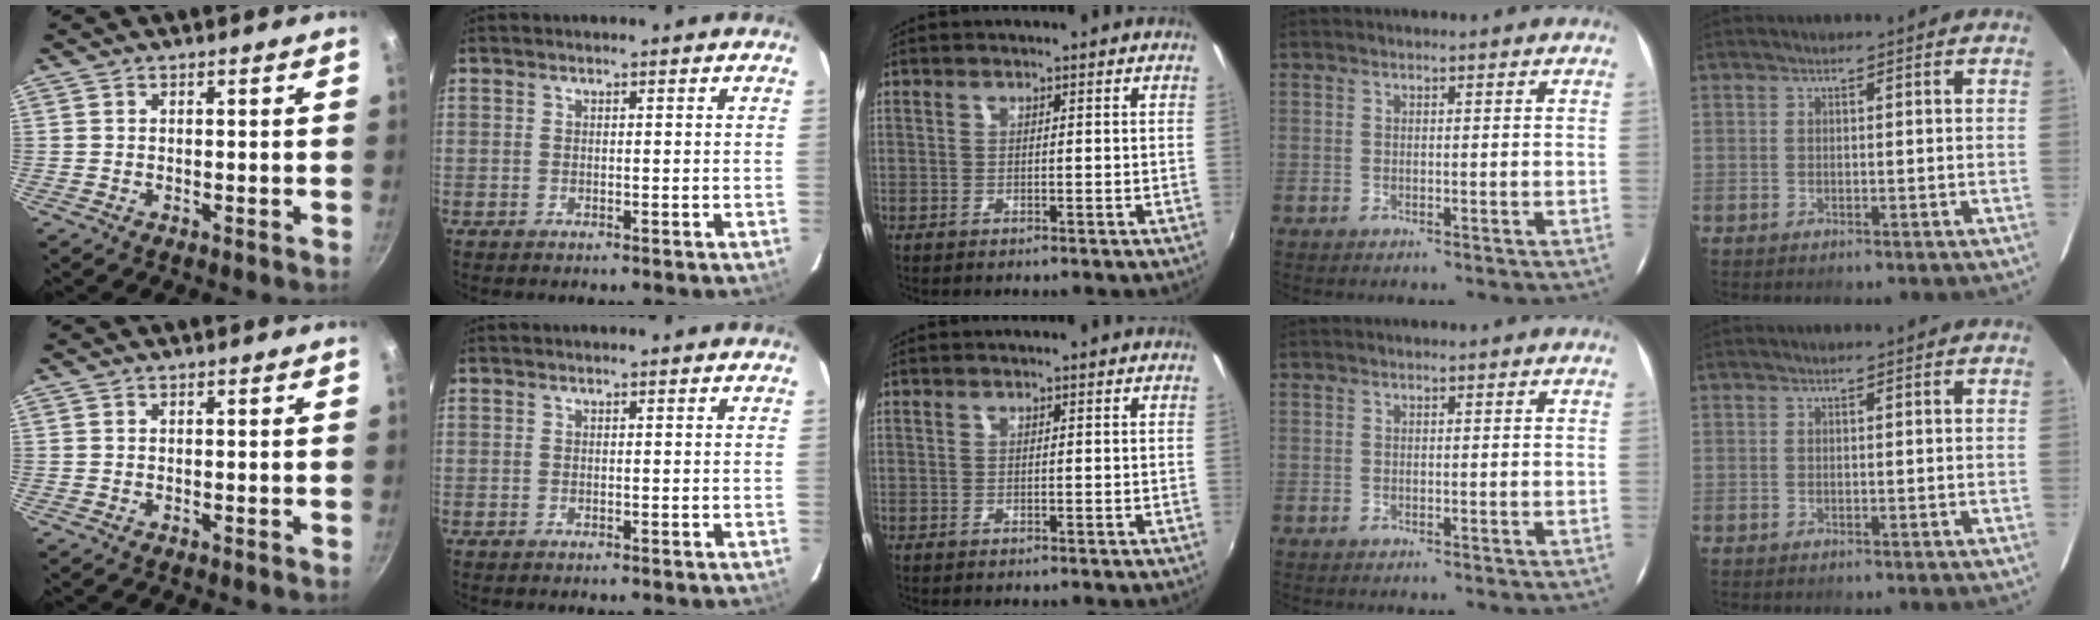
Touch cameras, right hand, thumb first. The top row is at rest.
{}